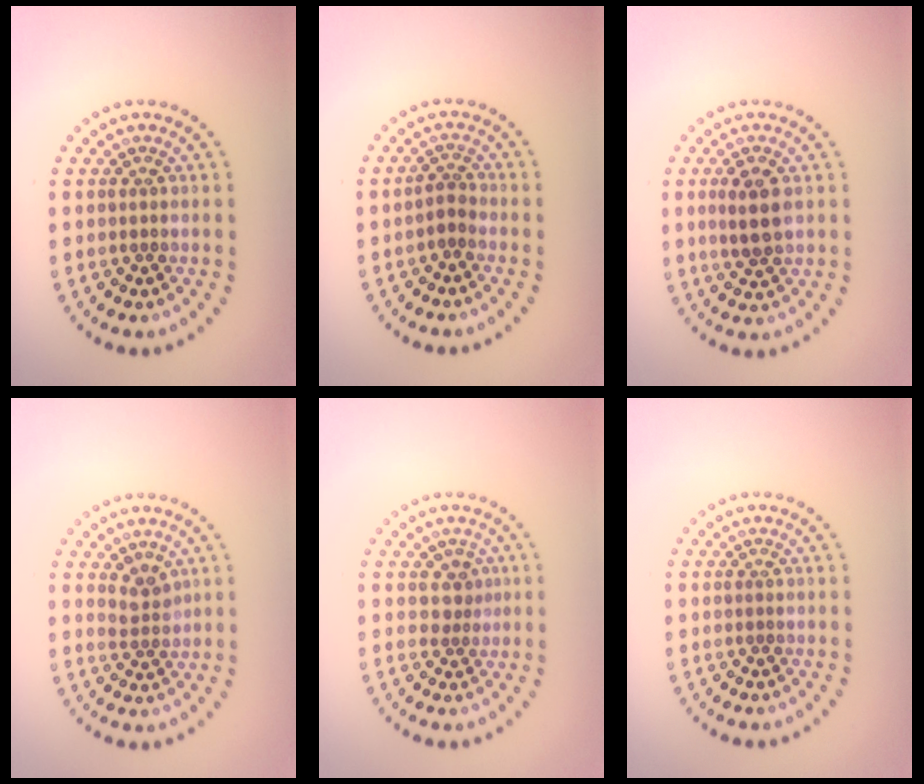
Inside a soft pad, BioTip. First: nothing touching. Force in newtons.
{"total": 1.4, "press": 1.0, "slide": 1.0}
{"total": 2.8, "press": 2.8, "slide": 0.7}
{"total": 1.9, "press": 1.4, "slide": 1.2}
{"total": 1.7, "press": 1.2, "slide": 1.3}
{"total": 0.0}